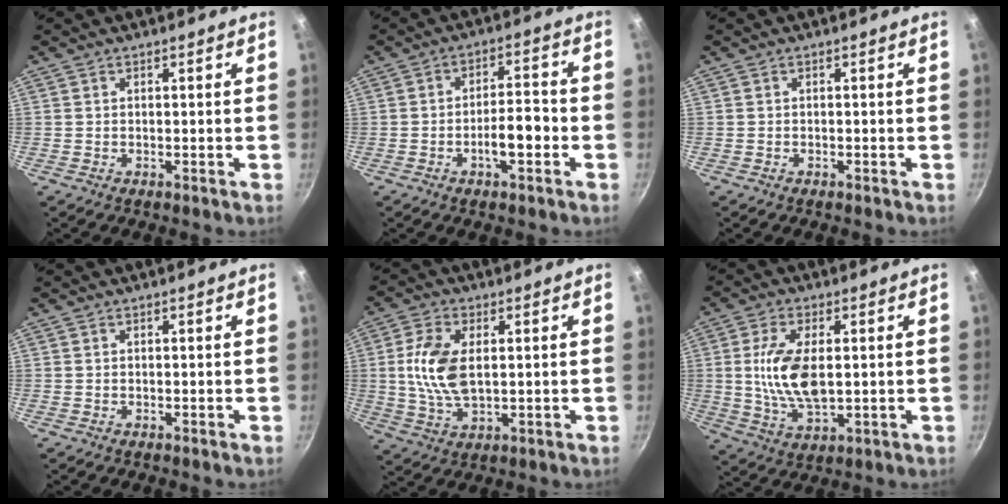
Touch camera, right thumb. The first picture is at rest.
{"total": 6.6, "force": [-2.4, 2.5, 5.6], "torque": [-0.073, 0.030, -0.040]}
{"total": 0.0}
{"total": 0.0}
{"total": 10.4, "force": [1.3, 5.6, 8.7], "torque": [-0.173, -0.001, 0.024]}
{"total": 11.7, "force": [0.9, 5.8, 10.1], "torque": [-0.193, -0.005, 0.021]}